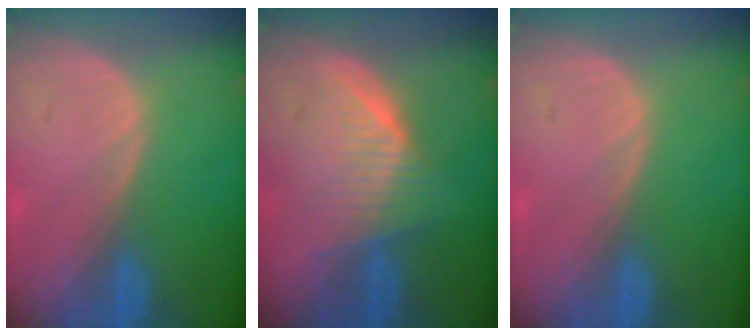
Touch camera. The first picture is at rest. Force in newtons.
{"total": 6.5, "press": 6.2, "slide": 1.8}
{"total": 0.0}